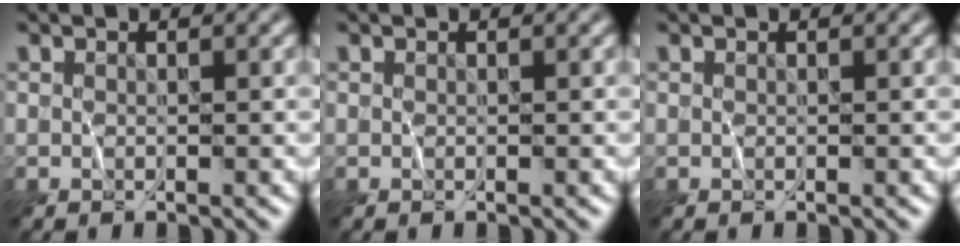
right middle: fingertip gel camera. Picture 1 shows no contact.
{"total": 0.0}
{"total": 0.0}